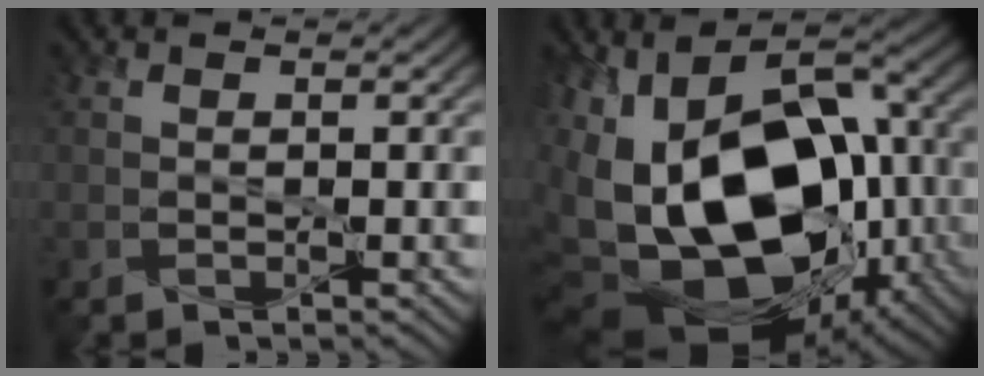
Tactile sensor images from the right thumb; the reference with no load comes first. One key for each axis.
{"total": 23.2, "fx": -6.6, "fy": 13.9, "fz": 17.3, "tx": -0.357, "ty": -0.018, "tz": -0.103}